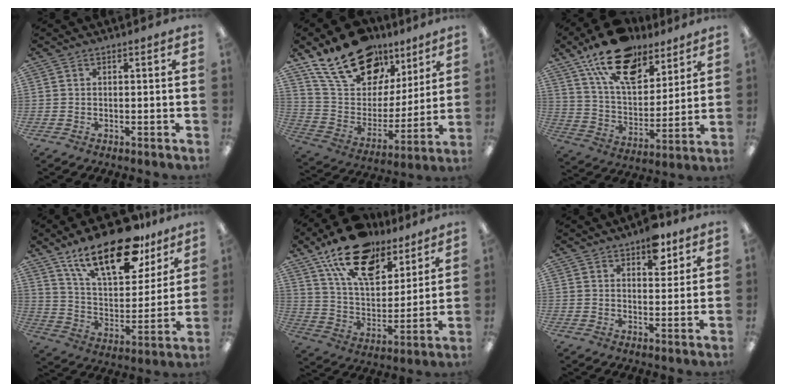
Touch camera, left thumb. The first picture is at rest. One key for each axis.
{"total": 21.6, "fx": 15.2, "fy": 12.2, "fz": 9.2, "tx": -0.157, "ty": -0.093, "tz": 0.276}
{"total": 19.2, "fx": 13.3, "fy": 9.6, "fz": 10.1, "tx": -0.179, "ty": -0.066, "tz": 0.237}
{"total": 23.9, "fx": 15.8, "fy": 9.8, "fz": 15.0, "tx": -0.245, "ty": -0.084, "tz": 0.272}
{"total": 19.4, "fx": 13.1, "fy": 9.7, "fz": 10.4, "tx": -0.185, "ty": -0.066, "tz": 0.234}
{"total": 7.7, "fx": 4.9, "fy": 3.9, "fz": 4.4, "tx": -0.034, "ty": -0.028, "tz": 0.078}